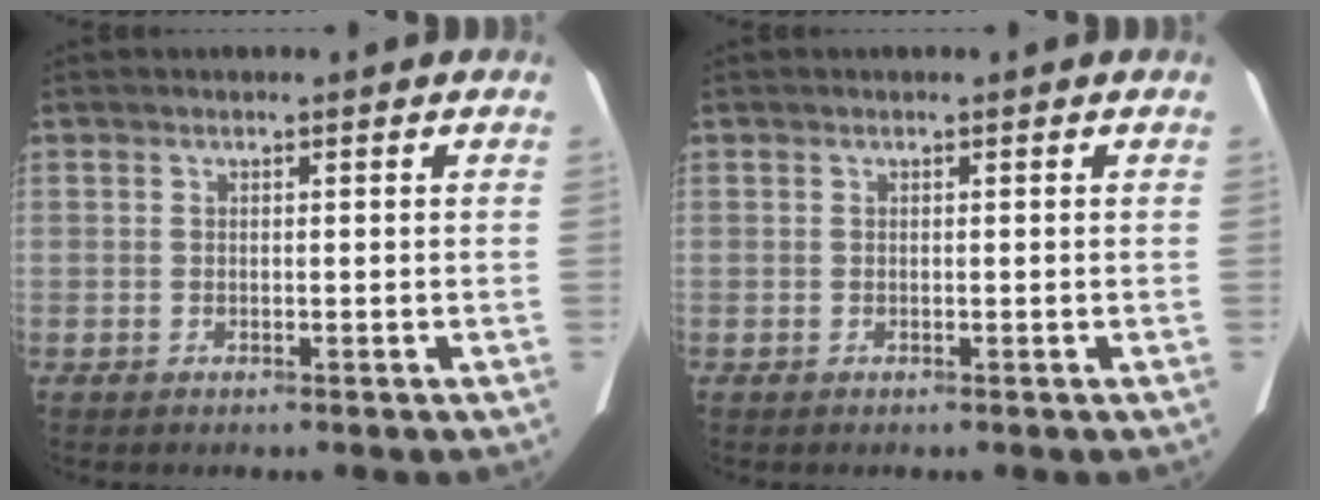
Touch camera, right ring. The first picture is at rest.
{"total": 0.0}